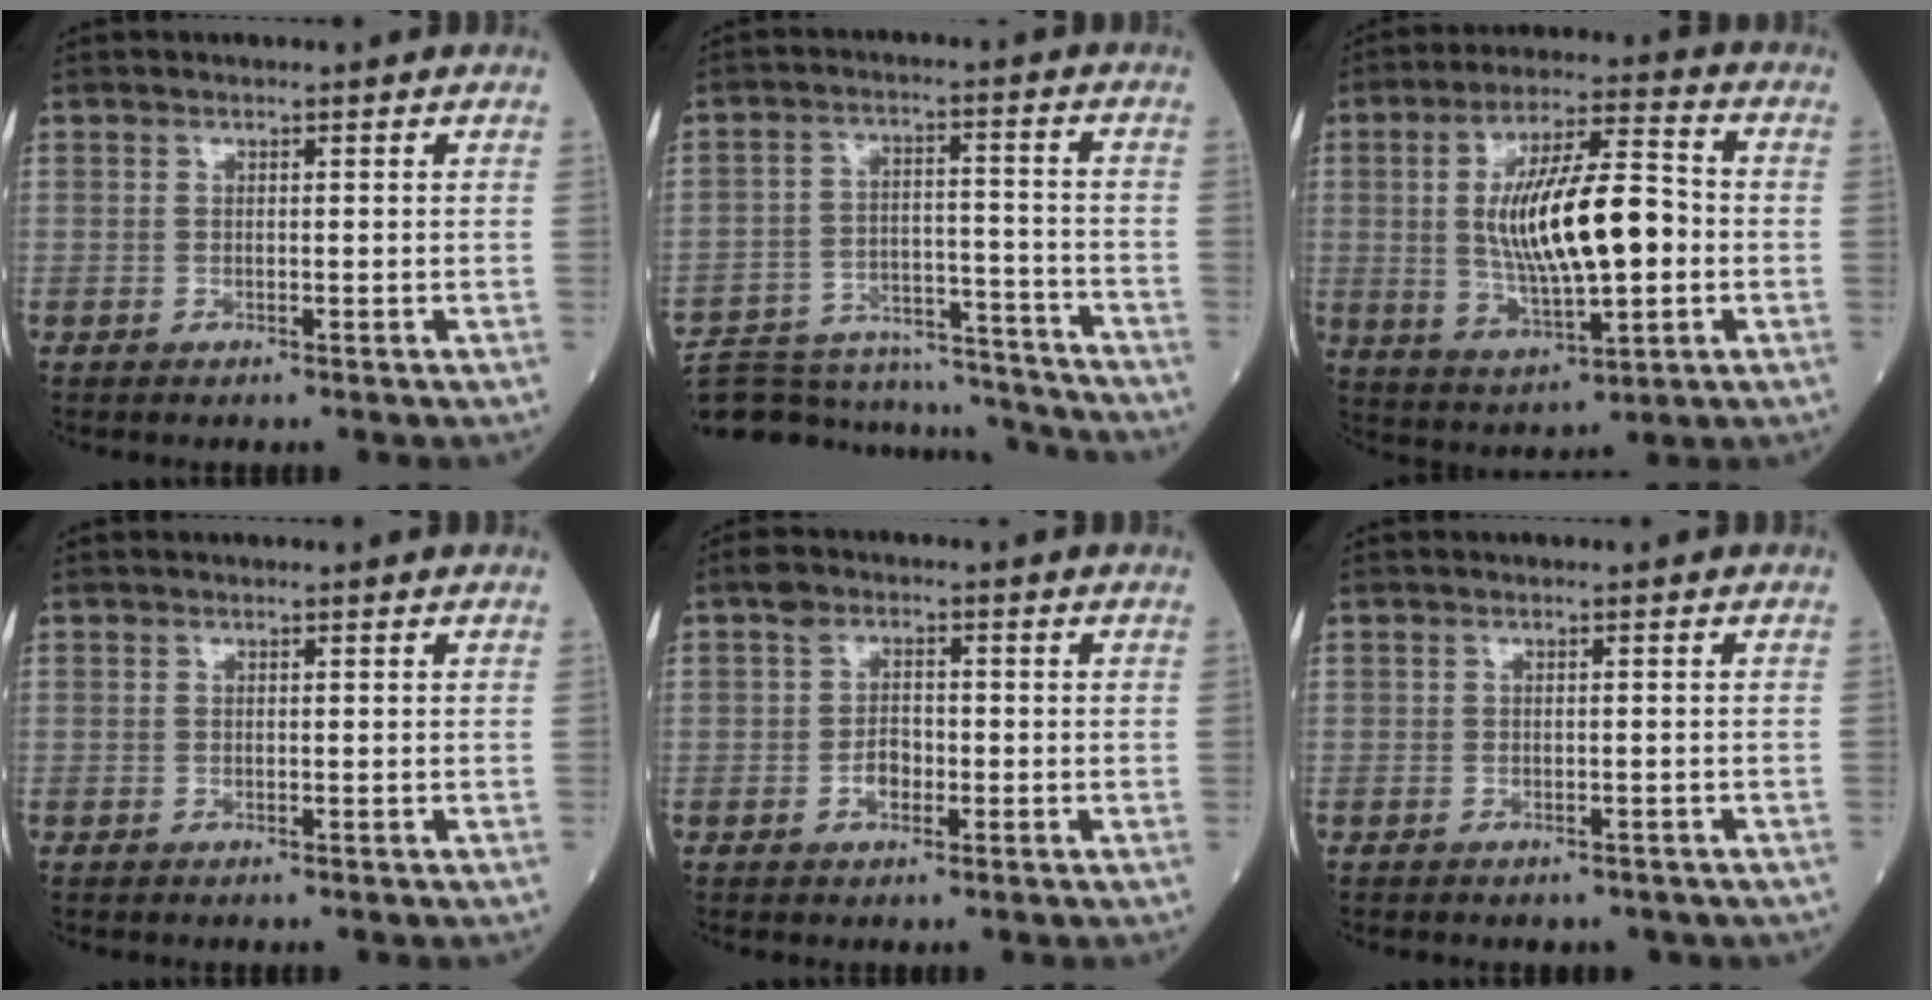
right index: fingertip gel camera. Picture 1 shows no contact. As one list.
[{"total": 20.2, "force": [-19.3, 4.0, 4.6], "torque": [-0.102, 0.015, -0.278]}, {"total": 15.8, "force": [-0.2, 4.1, 15.2], "torque": [-0.284, 0.009, 0.003]}, {"total": 0.0}, {"total": 3.3, "force": [-0.7, 2.3, 2.3], "torque": [-0.037, 0.005, -0.015]}, {"total": 3.2, "force": [-2.7, 1.5, 0.9], "torque": [-0.010, 0.003, -0.028]}]